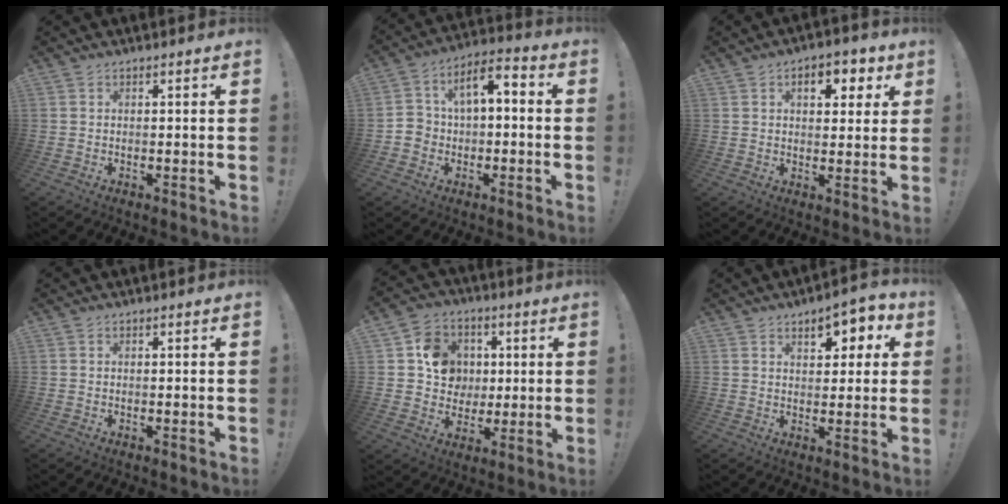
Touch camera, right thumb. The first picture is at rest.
{"total": 7.9, "force": [-1.9, 6.1, 4.7], "torque": [-0.067, 0.021, -0.035]}
{"total": 7.3, "force": [2.7, 4.4, 5.1], "torque": [-0.046, -0.009, 0.037]}
{"total": 0.0}
{"total": 12.7, "force": [2.0, 11.6, 4.9], "torque": [-0.062, 0.007, 0.049]}
{"total": 8.0, "force": [3.7, 4.5, 5.4], "torque": [-0.051, -0.018, 0.059]}